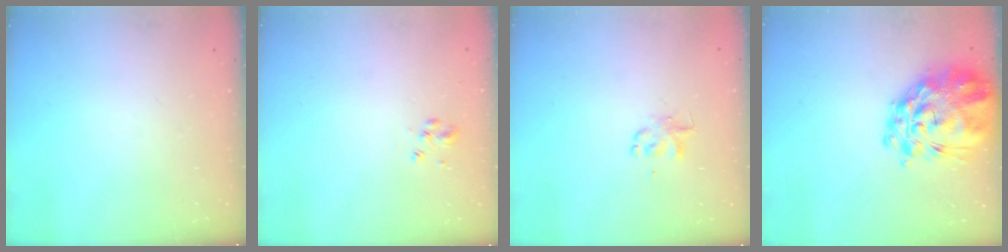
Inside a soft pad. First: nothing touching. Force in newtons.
{"total": 2.9, "press": 2.8, "slide": 1.0}
{"total": 2.6, "press": 2.6, "slide": 0.3}
{"total": 12.6, "press": 11.7, "slide": 4.7}